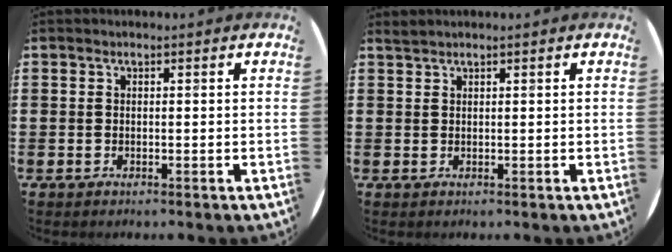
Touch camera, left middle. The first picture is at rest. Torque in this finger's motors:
{"motor_torque": [0.23, -0.19, -0.03, -0.01]}